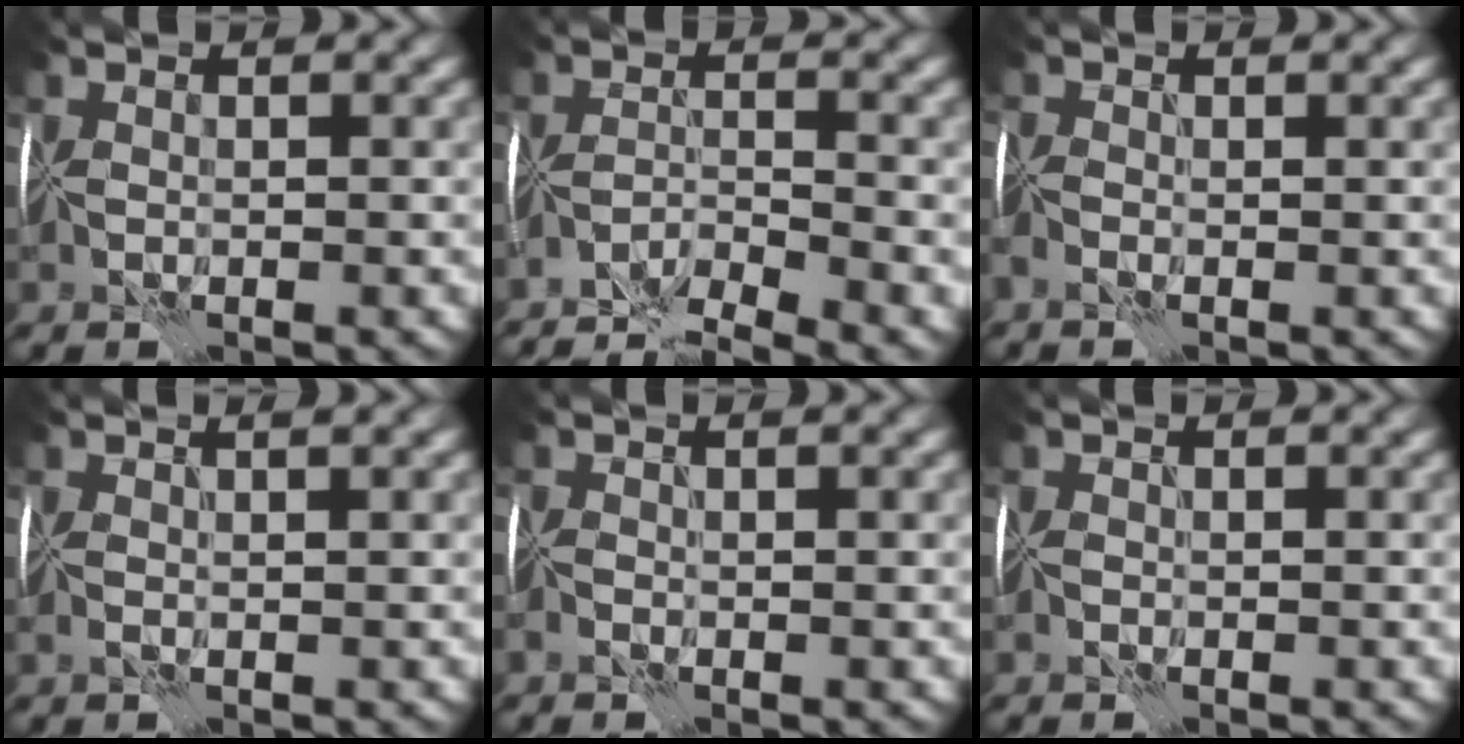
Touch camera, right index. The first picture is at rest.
{"total": 3.9, "force": [-3.6, -1.6, 0.3], "torque": [0.003, -0.006, -0.070]}
{"total": 1.8, "force": [-1.3, 0.5, 1.1], "torque": [-0.027, -0.005, -0.030]}
{"total": 1.3, "force": [0.4, -0.4, 1.2], "torque": [-0.019, 0.001, 0.007]}
{"total": 1.0, "force": [-0.7, 0.1, 0.7], "torque": [-0.012, -0.006, -0.013]}
{"total": 0.6, "force": [-0.5, 0.2, 0.3], "torque": [-0.004, -0.004, -0.010]}